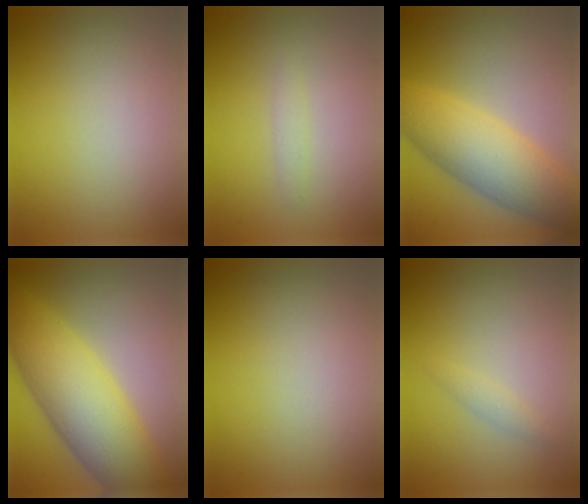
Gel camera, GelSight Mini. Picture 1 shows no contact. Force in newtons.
{"total": 0.9, "press": 0.9, "slide": 0.0}
{"total": 7.3, "press": 7.3, "slide": 0.2}
{"total": 9.0, "press": 9.0, "slide": 0.1}
{"total": 0.0}
{"total": 0.9, "press": 0.9, "slide": 0.1}